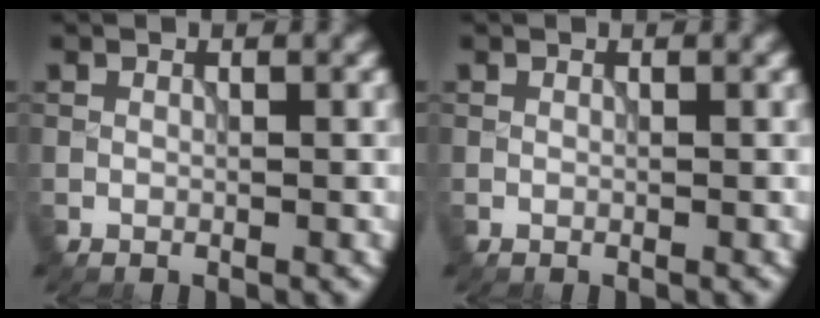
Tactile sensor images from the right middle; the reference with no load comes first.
{"total": 0.0}